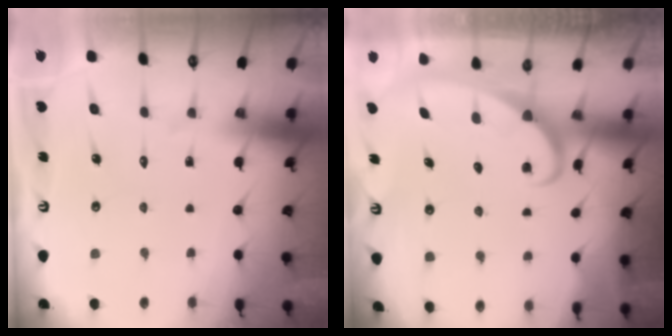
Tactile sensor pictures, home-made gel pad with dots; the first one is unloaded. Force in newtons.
{"total": 2.6, "press": 2.6, "slide": 0.3}